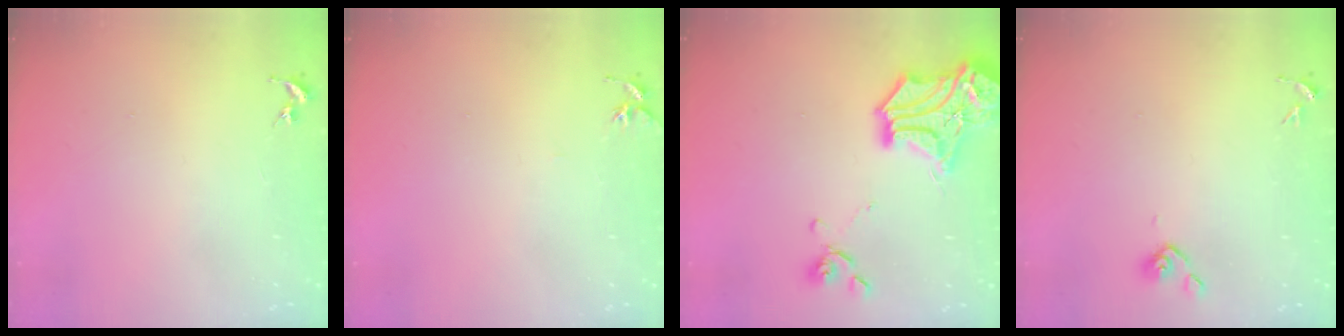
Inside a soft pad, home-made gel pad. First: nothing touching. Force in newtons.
{"total": 4.9, "press": 4.8, "slide": 0.5}
{"total": 19.5, "press": 19.4, "slide": 2.1}
{"total": 4.3, "press": 4.1, "slide": 1.3}